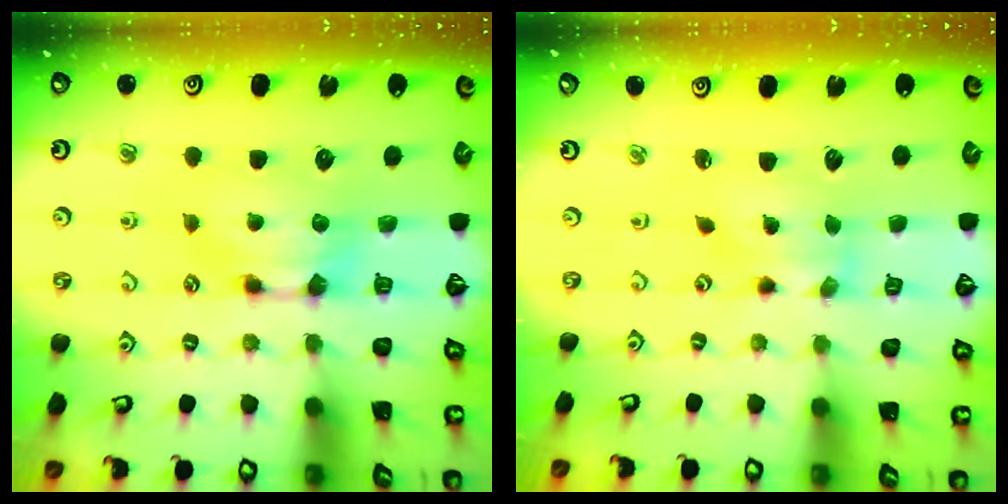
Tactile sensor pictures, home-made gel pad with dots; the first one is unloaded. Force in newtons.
{"total": 1.5, "press": 1.0, "slide": 1.1}